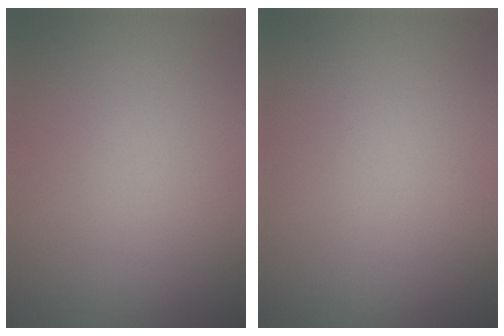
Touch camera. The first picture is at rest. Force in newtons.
{"total": 0.0}